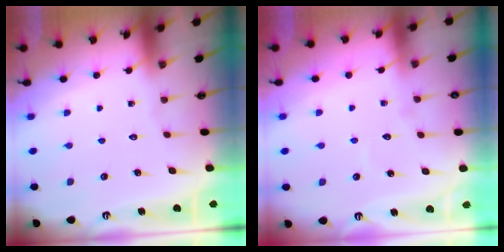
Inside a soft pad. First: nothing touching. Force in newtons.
{"total": 4.0, "press": 4.0, "slide": 0.3}